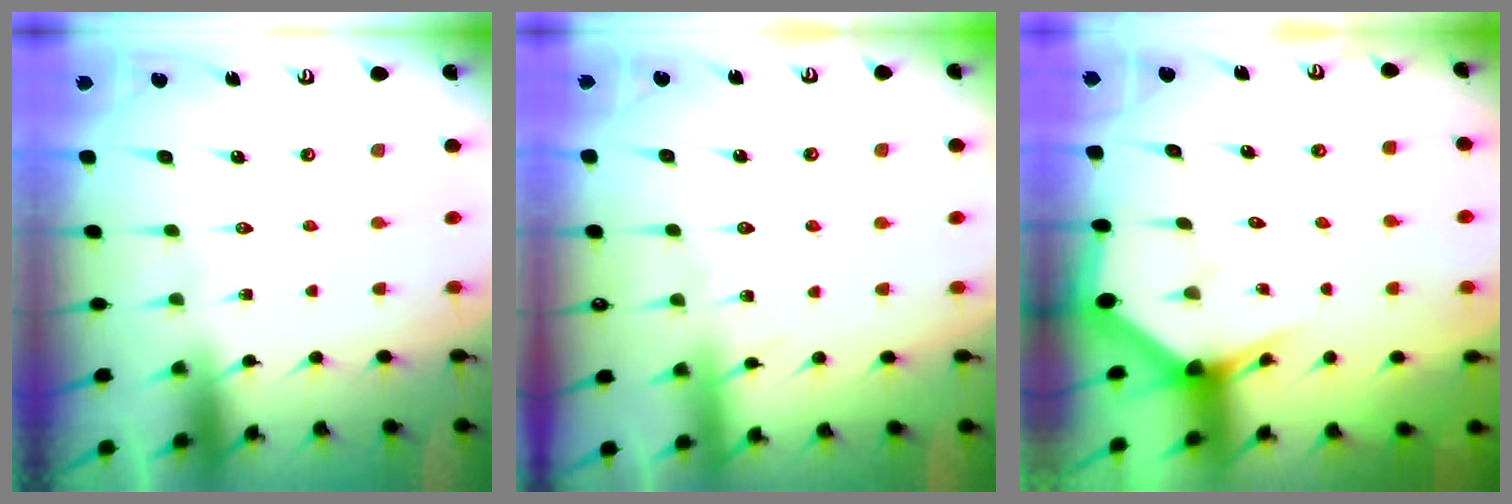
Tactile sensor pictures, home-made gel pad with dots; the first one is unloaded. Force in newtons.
{"total": 3.7, "press": 3.7, "slide": 0.5}
{"total": 3.0, "press": 3.0, "slide": 0.1}